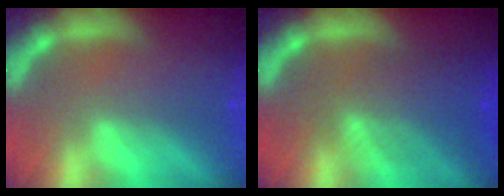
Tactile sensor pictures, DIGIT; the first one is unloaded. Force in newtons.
{"total": 6.0}